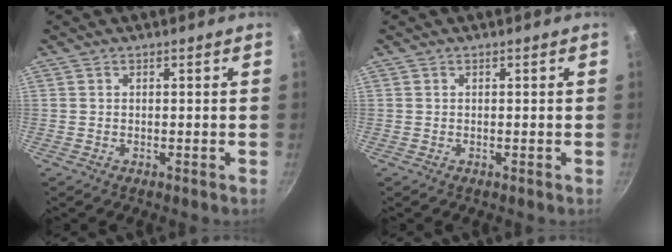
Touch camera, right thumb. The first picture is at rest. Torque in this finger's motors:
{"motor_torque": [0.01, -0.27, 0.20, 0.20, 0.08]}